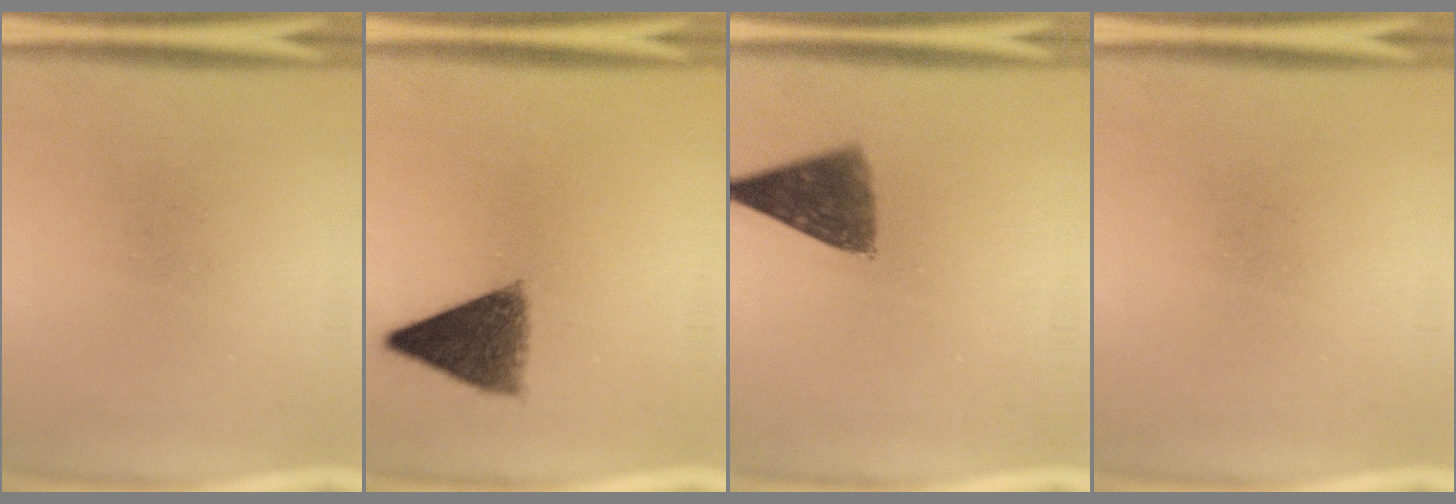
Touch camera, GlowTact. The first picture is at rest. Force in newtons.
{"total": 8.4}
{"total": 8.2}
{"total": 0.0}